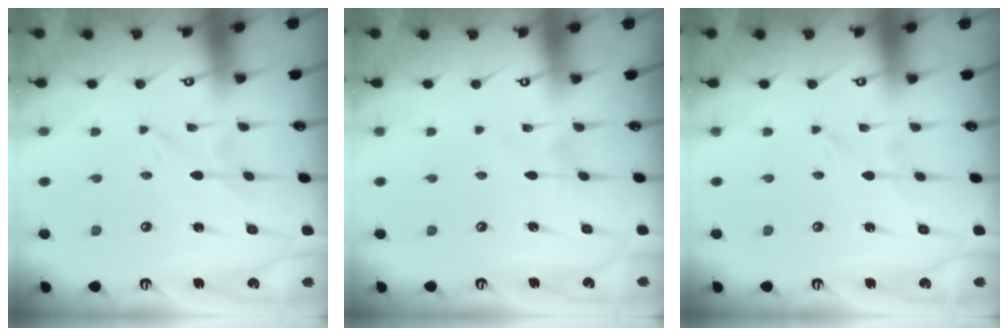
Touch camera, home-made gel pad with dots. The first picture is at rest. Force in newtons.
{"total": 2.4, "press": 2.4, "slide": 0.2}
{"total": 0.0}